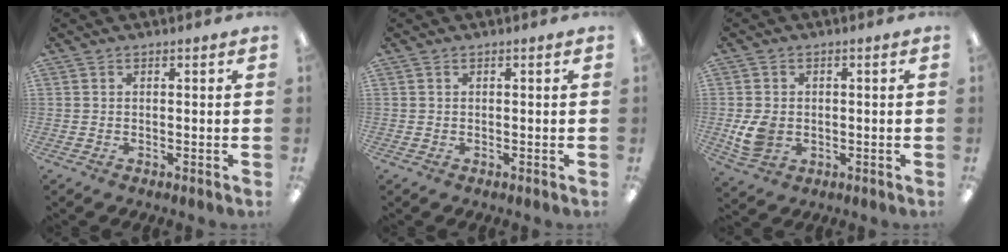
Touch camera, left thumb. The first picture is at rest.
{"total": 0.0}
{"total": 6.2, "force": [-0.6, 4.8, 3.9], "torque": [-0.071, -0.002, -0.011]}